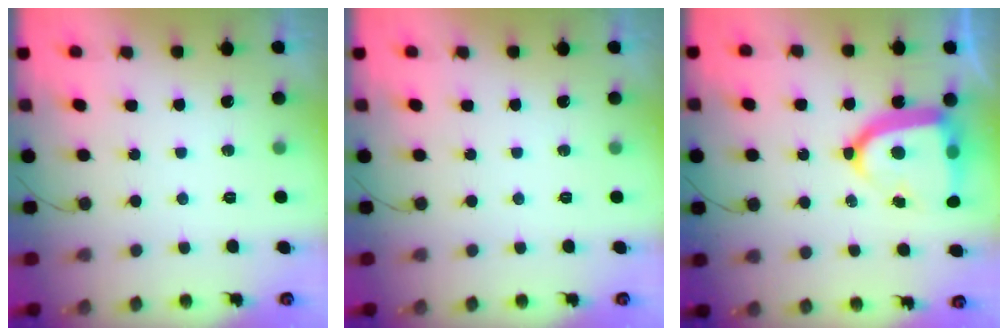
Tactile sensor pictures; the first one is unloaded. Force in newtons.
{"total": 0.0}
{"total": 17.5, "press": 17.5, "slide": 1.5}